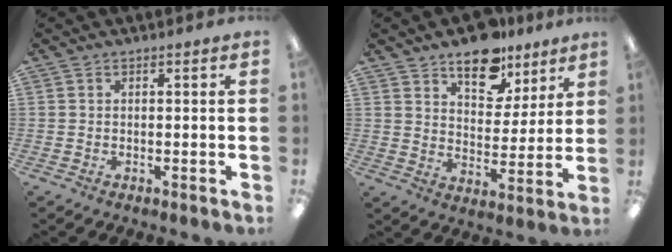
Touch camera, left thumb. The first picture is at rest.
{"total": 13.1, "force": [9.9, 6.8, 5.3], "torque": [-0.067, -0.062, 0.179]}